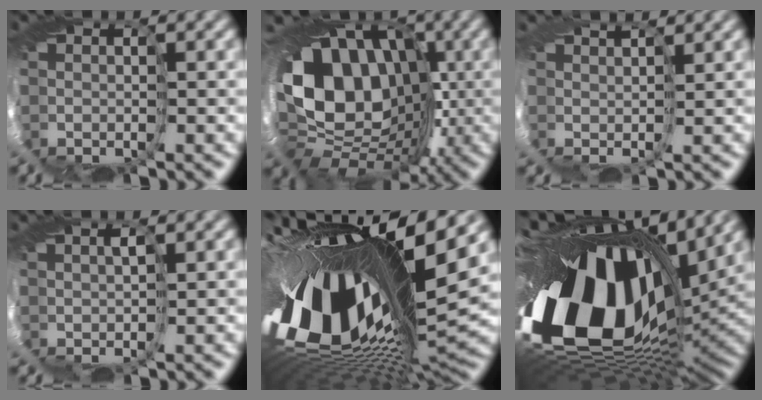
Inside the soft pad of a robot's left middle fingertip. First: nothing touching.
{"total": 11.1, "force": [0.8, 8.9, 6.5], "torque": [-0.098, 0.007, -0.008]}
{"total": 3.9, "force": [3.1, -2.2, -1.2], "torque": [0.022, 0.020, 0.015]}
{"total": 2.3, "force": [0.7, -2.0, -0.9], "torque": [0.022, 0.012, -0.001]}
{"total": 15.2, "force": [0.9, 5.0, 14.3], "torque": [-0.271, -0.058, 0.012]}
{"total": 16.5, "force": [1.4, 8.9, 13.8], "torque": [-0.270, -0.077, 0.023]}